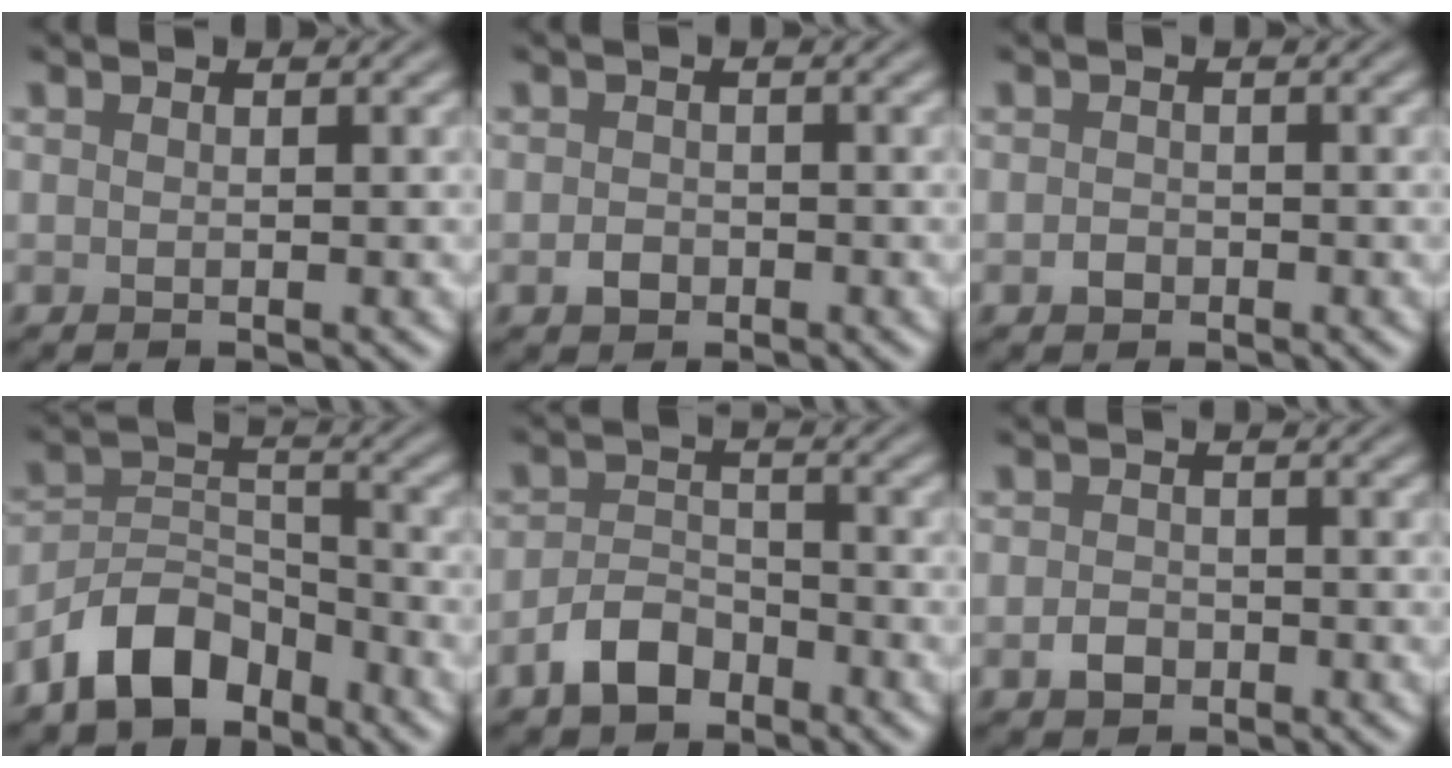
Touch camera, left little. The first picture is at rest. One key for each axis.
{"total": 1.4, "fx": -0.7, "fy": 1.1, "fz": 0.6, "tx": -0.009, "ty": -0.001, "tz": -0.019}
{"total": 1.1, "fx": -0.6, "fy": 0.8, "fz": 0.4, "tx": -0.003, "ty": -0.001, "tz": -0.016}
{"total": 6.4, "fx": -4.7, "fy": 3.3, "fz": 2.9, "tx": -0.047, "ty": 0.004, "tz": -0.100}
{"total": 3.6, "fx": -2.6, "fy": 1.9, "fz": 1.6, "tx": -0.027, "ty": 0.005, "tz": -0.055}
{"total": 1.8, "fx": -0.9, "fy": 1.3, "fz": 0.8, "tx": -0.011, "ty": 0.000, "tz": -0.024}